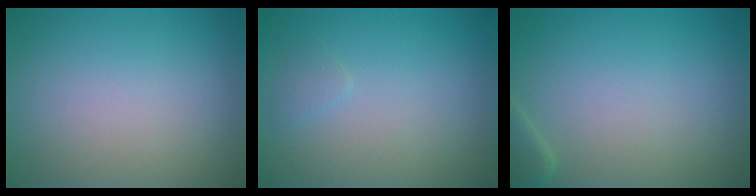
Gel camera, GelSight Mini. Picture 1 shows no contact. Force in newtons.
{"total": 0.7, "press": 0.7, "slide": 0.1}
{"total": 1.2, "press": 1.2, "slide": 0.1}